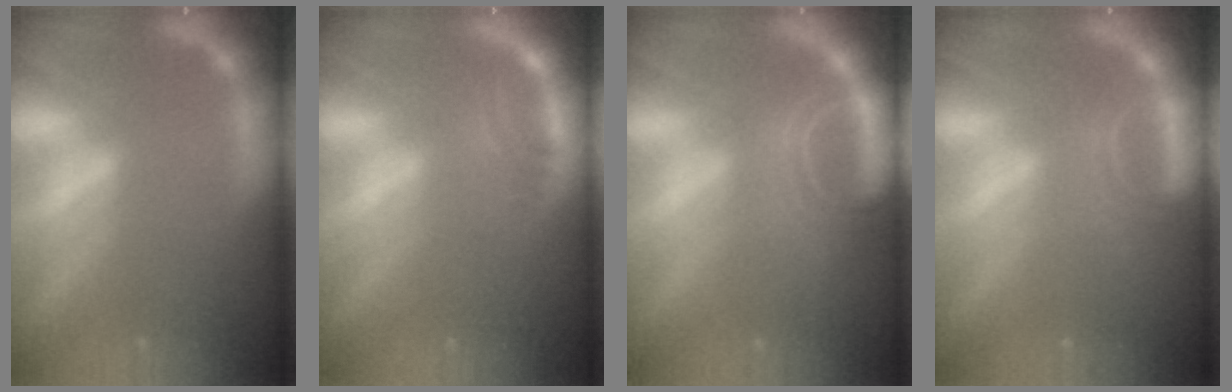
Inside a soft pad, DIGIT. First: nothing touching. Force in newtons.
{"total": 2.5}
{"total": 7.0}
{"total": 3.5}